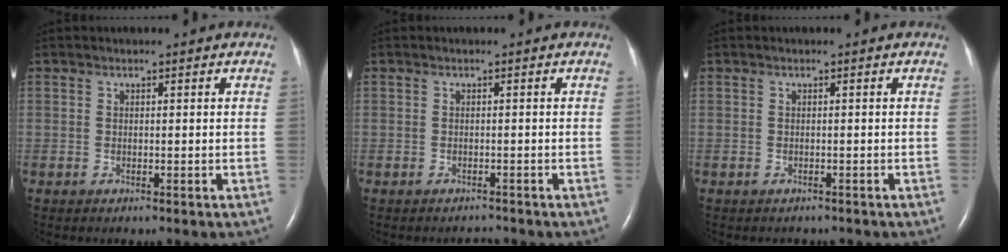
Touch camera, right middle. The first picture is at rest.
{"total": 0.9, "force": [-0.8, 0.1, -0.1], "torque": [-0.002, -0.005, -0.010]}
{"total": 1.6, "force": [-1.4, 0.7, 0.3], "torque": [-0.011, -0.001, -0.016]}